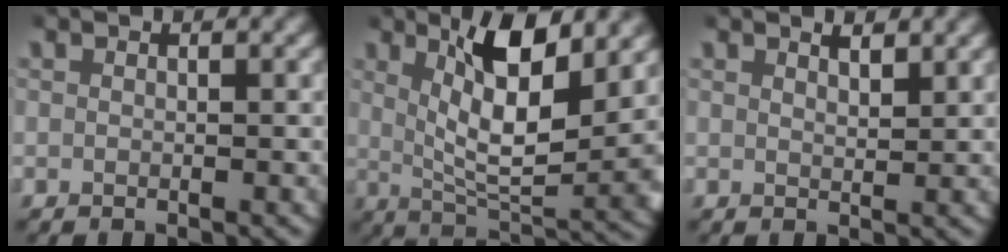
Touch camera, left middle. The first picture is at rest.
{"total": 9.8, "force": [2.7, 3.3, 8.8], "torque": [-0.136, -0.011, 0.050]}
{"total": 1.6, "force": [1.5, 0.1, 0.7], "torque": [-0.007, -0.008, 0.027]}